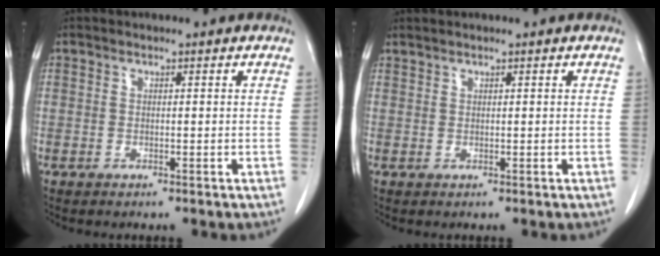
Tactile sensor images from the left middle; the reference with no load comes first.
{"total": 0.6, "force": [0.6, 0.0, 0.0], "torque": [-0.005, 0.005, 0.016]}